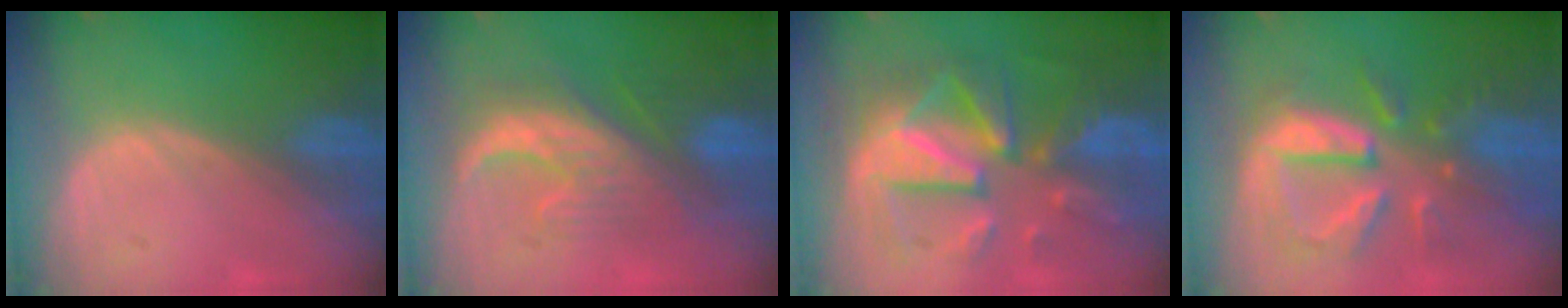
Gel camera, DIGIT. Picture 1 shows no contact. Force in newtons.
{"total": 8.6, "press": 8.5, "slide": 1.0}
{"total": 12.4, "press": 12.3, "slide": 1.1}
{"total": 10.6, "press": 9.3, "slide": 5.0}